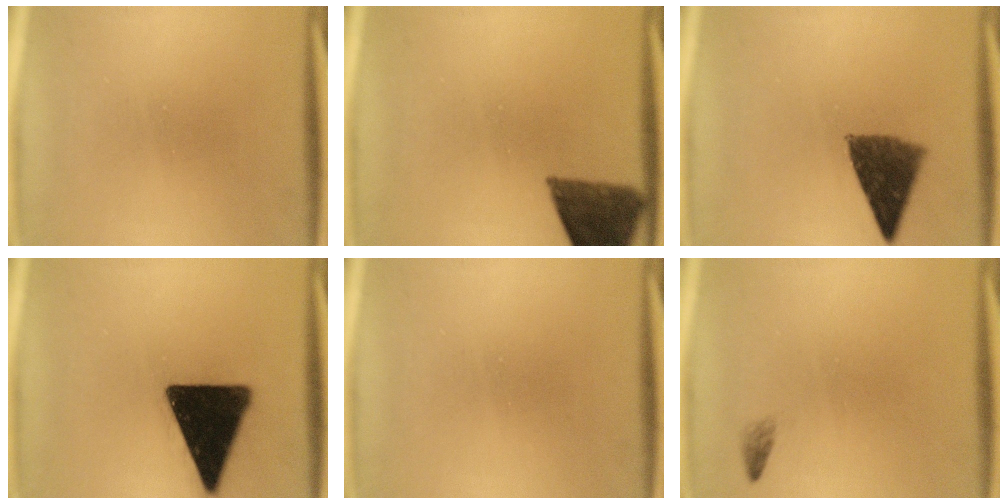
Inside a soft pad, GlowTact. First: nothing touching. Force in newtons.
{"total": 9.0}
{"total": 8.5}
{"total": 19.1}
{"total": 0.0}
{"total": 0.8}